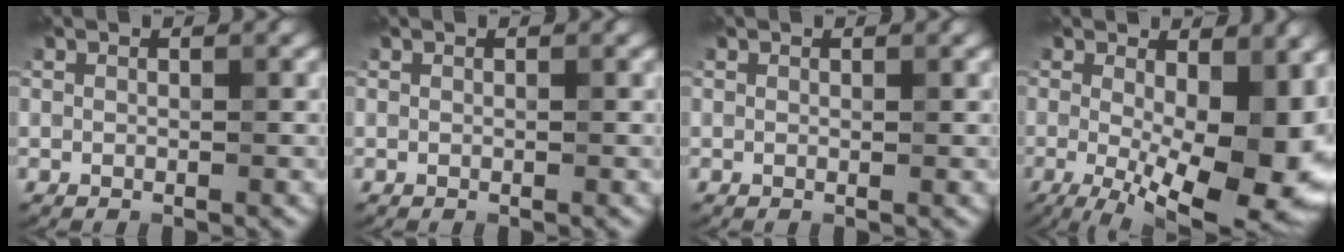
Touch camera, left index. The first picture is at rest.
{"total": 0.0}
{"total": 0.0}
{"total": 13.5, "force": [-3.1, 5.6, 11.9], "torque": [-0.188, -0.035, -0.037]}